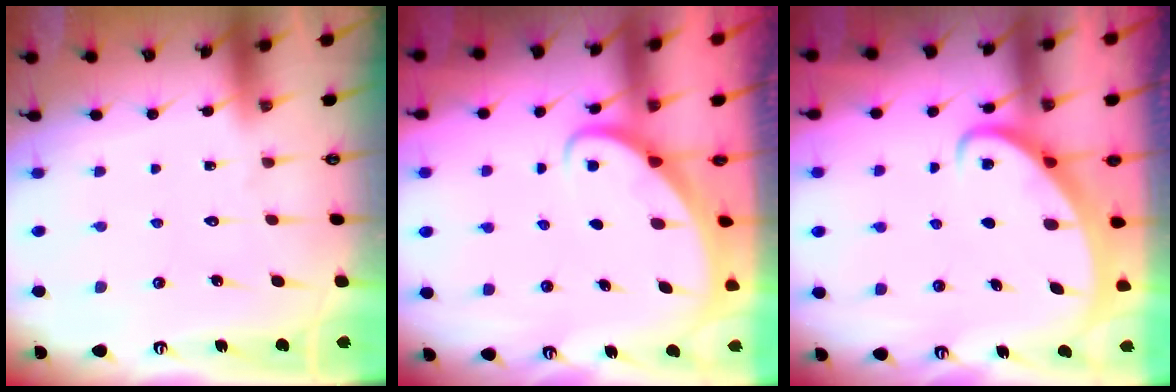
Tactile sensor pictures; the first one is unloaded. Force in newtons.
{"total": 2.4, "press": 2.4, "slide": 0.2}
{"total": 2.2, "press": 2.2, "slide": 0.4}